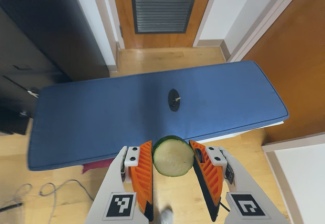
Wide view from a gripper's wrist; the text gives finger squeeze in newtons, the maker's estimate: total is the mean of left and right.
{"total": 6.4, "left": 6.5, "right": 6.3}